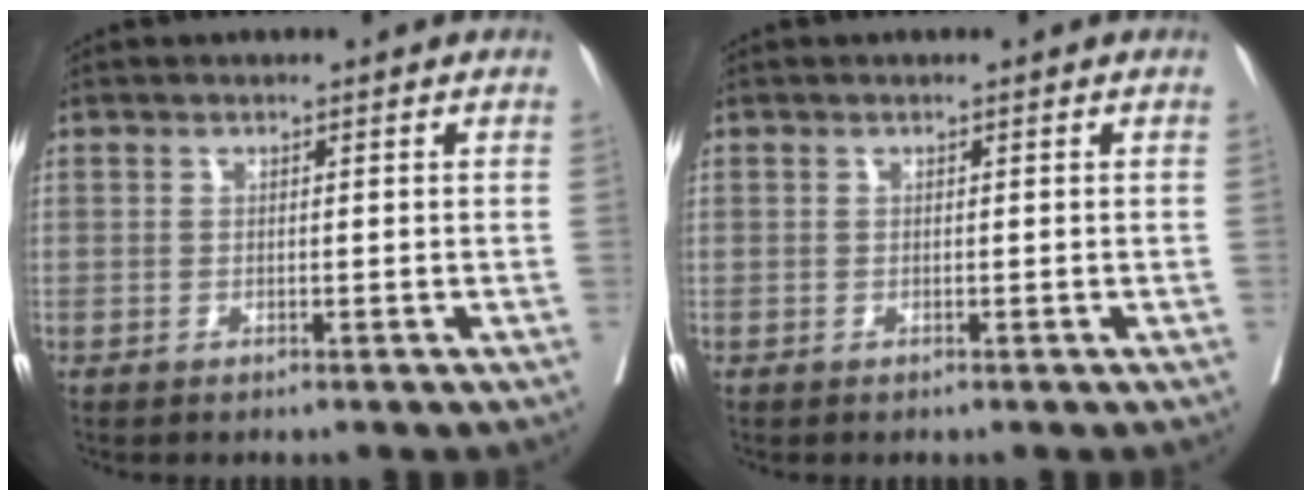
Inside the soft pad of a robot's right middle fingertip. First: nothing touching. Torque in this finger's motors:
{"motor_torque": [-0.05, -0.03, 0.00, 0.00]}